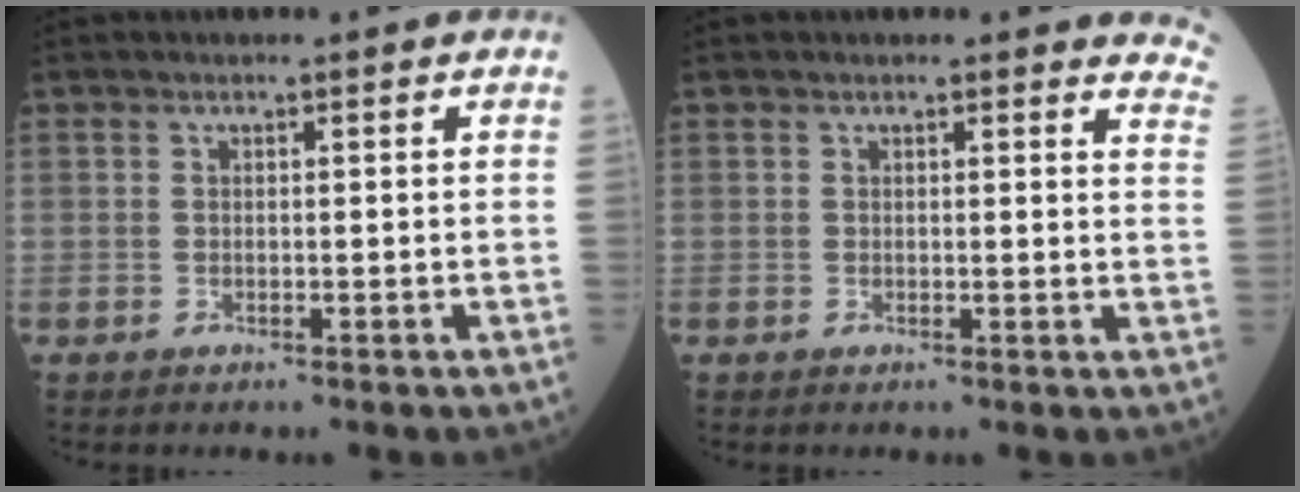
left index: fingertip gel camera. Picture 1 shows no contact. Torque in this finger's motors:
{"motor_torque": [0.06, 0.02, -0.08, 0.00]}